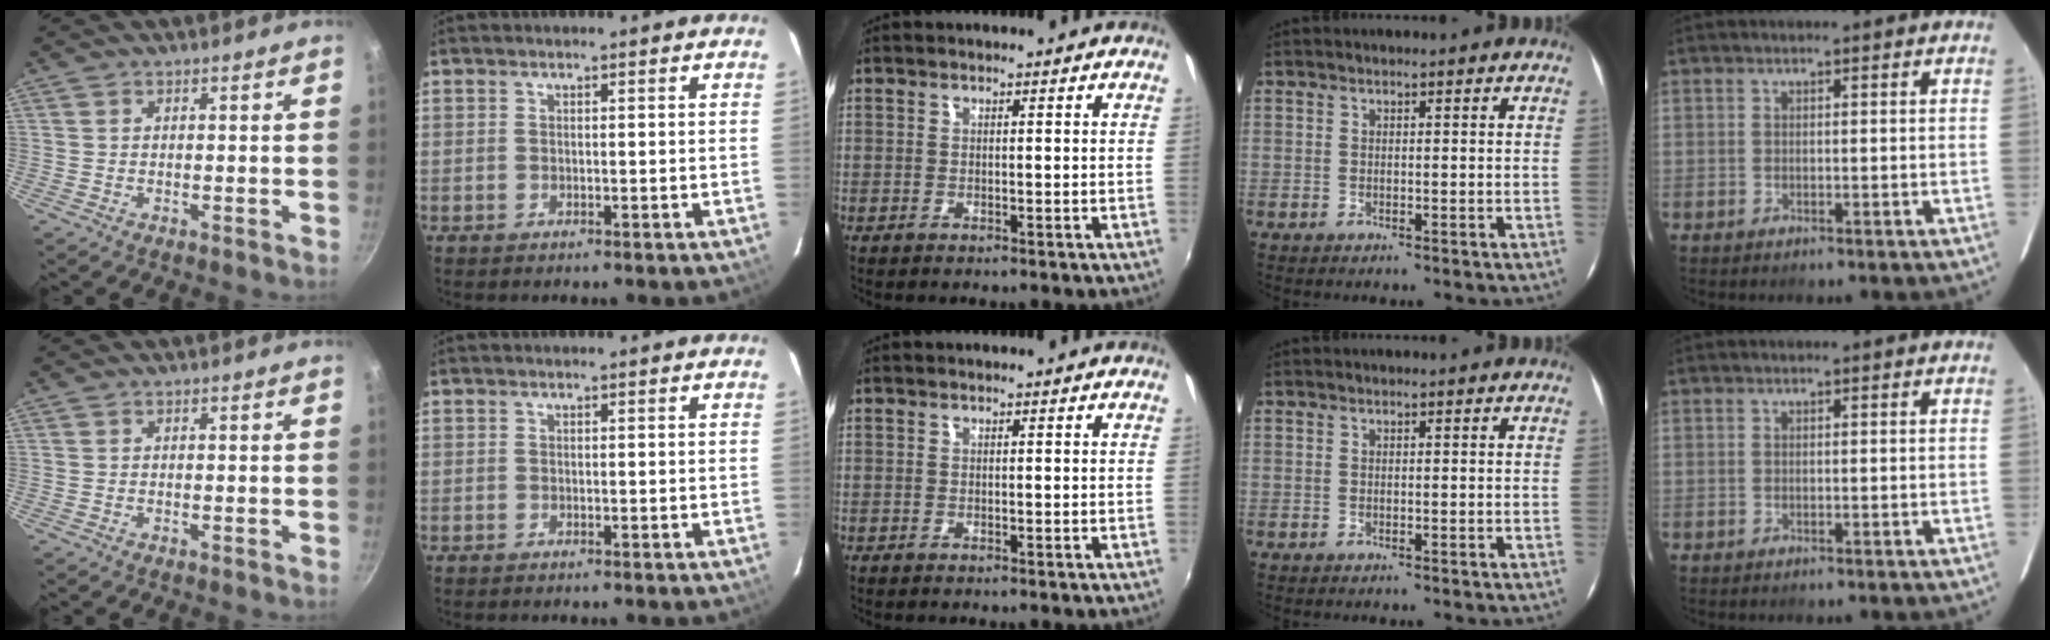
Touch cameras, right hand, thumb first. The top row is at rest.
{}